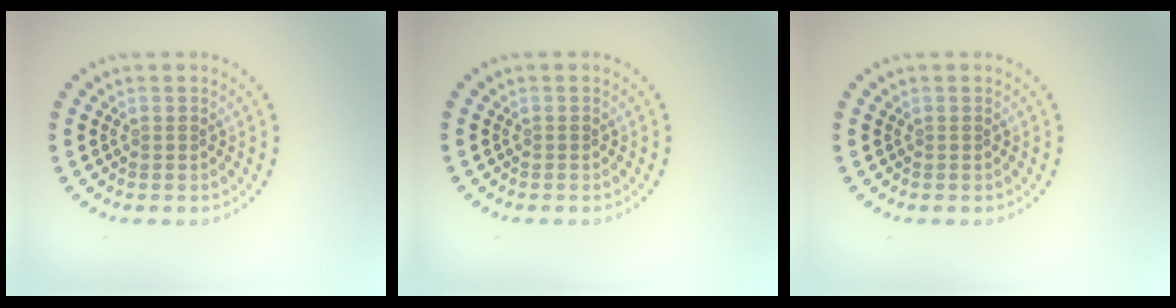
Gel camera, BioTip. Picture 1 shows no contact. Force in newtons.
{"total": 0.0}
{"total": 0.0}